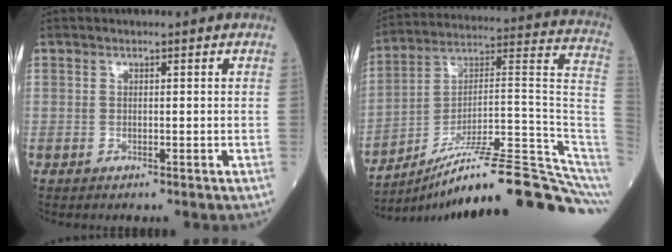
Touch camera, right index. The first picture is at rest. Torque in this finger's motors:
{"motor_torque": [-0.62, -1.28, 0.25, 0.07]}